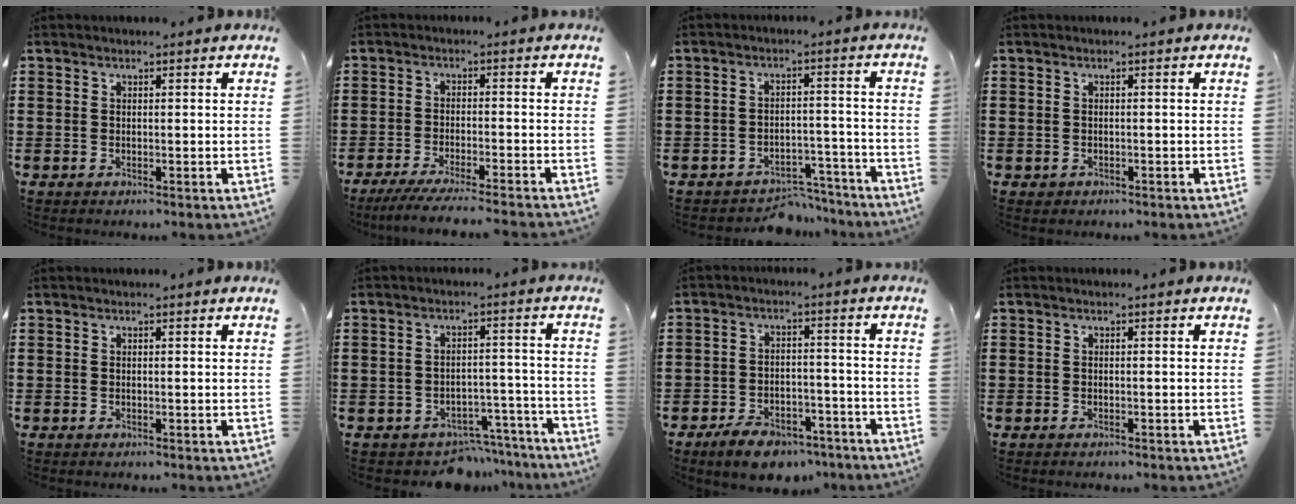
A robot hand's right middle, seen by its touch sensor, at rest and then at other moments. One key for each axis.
{"total": 4.1, "fx": -3.7, "fy": -0.4, "fz": 1.8, "tx": -0.034, "ty": -0.013, "tz": -0.071}
{"total": 4.4, "fx": -4.2, "fy": 1.1, "fz": 0.4, "tx": -0.008, "ty": 0.012, "tz": -0.086}
{"total": 0.0}
{"total": 0.0}
{"total": 4.5, "fx": -4.3, "fy": 1.3, "fz": 0.5, "tx": -0.010, "ty": 0.012, "tz": -0.087}
{"total": 5.6, "fx": -4.9, "fy": 1.9, "fz": 1.9, "tx": -0.041, "ty": 0.010, "tz": -0.097}
{"total": 0.0}